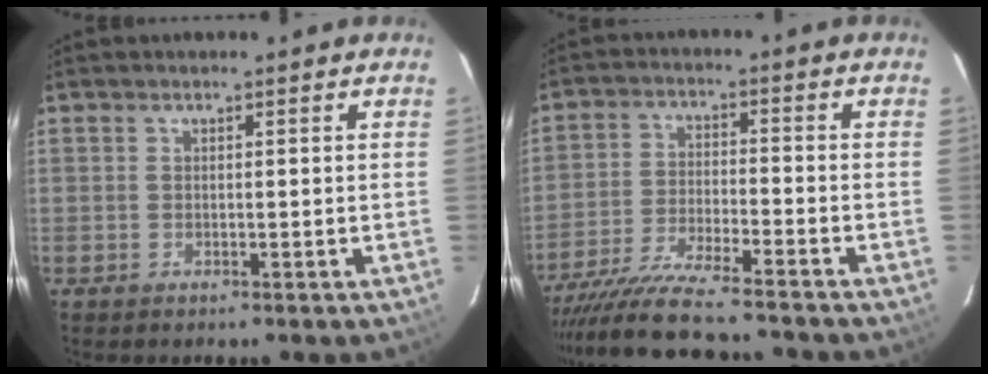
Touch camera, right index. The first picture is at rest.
{"total": 13.7, "force": [-12.5, 0.1, 5.6], "torque": [-0.118, -0.024, -0.218]}